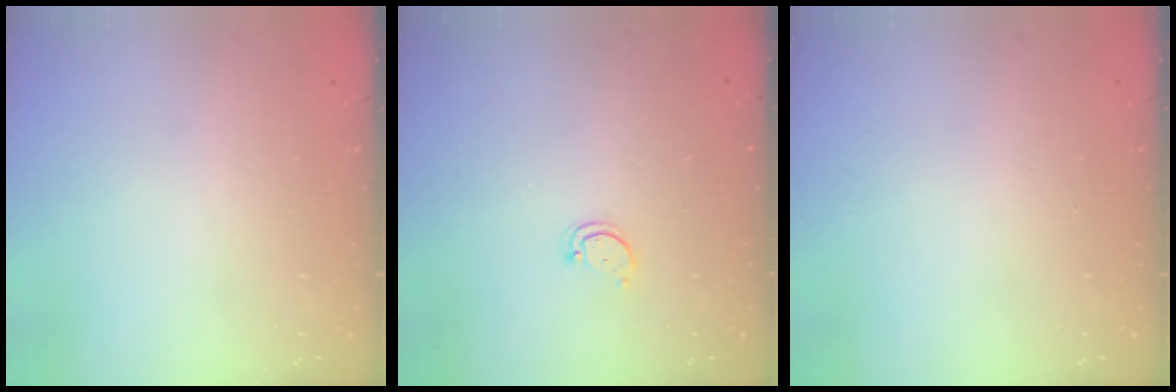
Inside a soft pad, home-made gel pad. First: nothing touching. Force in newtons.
{"total": 2.8, "press": 2.7, "slide": 0.3}
{"total": 0.0}